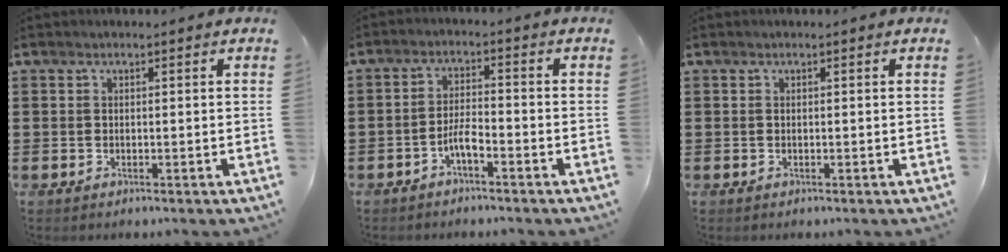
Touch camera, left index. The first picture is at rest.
{"total": 3.6, "force": [-2.1, 0.8, 2.8], "torque": [-0.065, 0.003, -0.044]}
{"total": 0.0}